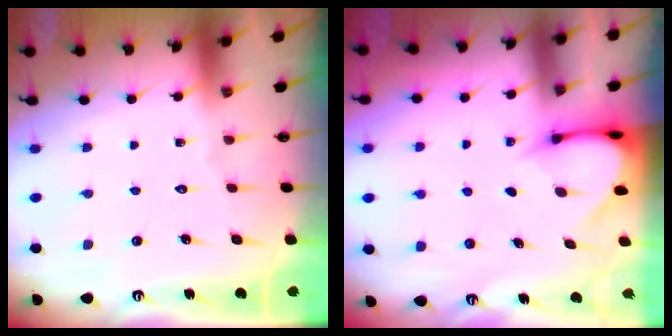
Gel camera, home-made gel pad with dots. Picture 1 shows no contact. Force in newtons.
{"total": 3.8, "press": 3.8, "slide": 0.3}